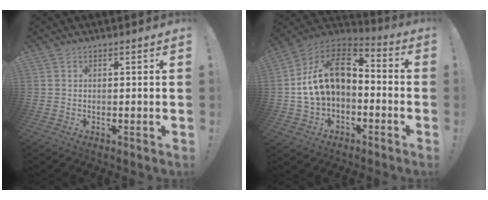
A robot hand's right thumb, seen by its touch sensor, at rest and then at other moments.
{"total": 17.1, "force": [2.4, 11.4, 12.5], "torque": [-0.192, 0.009, 0.051]}